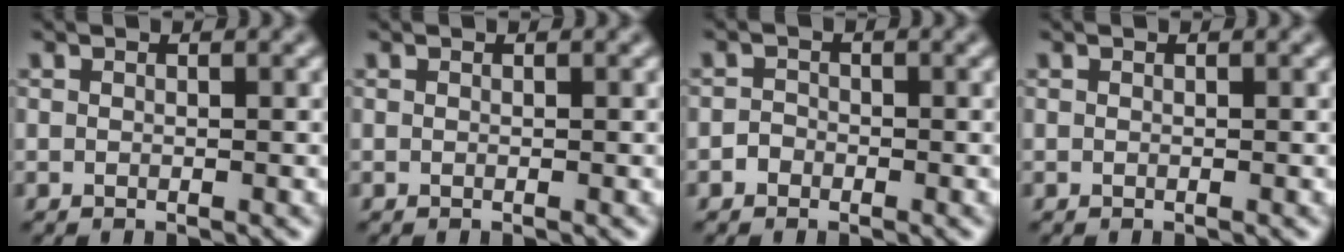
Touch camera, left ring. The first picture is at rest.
{"total": 0.0}
{"total": 1.0, "force": [-0.6, 0.9, 0.2], "torque": [0.001, 0.002, -0.012]}
{"total": 0.0}